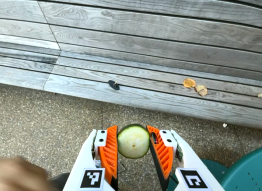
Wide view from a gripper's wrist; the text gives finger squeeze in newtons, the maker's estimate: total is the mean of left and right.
{"total": 11.4, "left": 11.6, "right": 11.2}